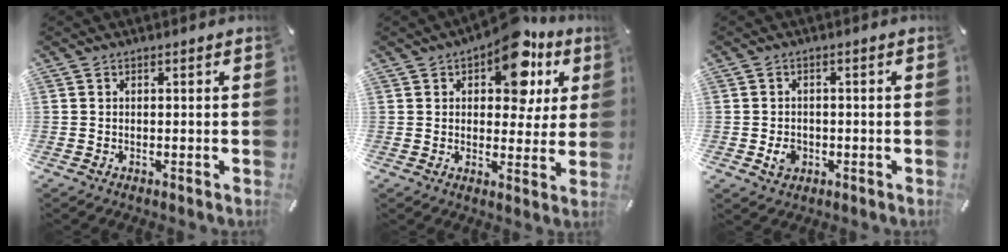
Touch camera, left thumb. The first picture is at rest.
{"total": 14.4, "force": [7.7, 7.9, 9.2], "torque": [-0.128, -0.035, 0.131]}
{"total": 3.6, "force": [-0.9, 3.0, 1.8], "torque": [-0.030, 0.000, -0.018]}